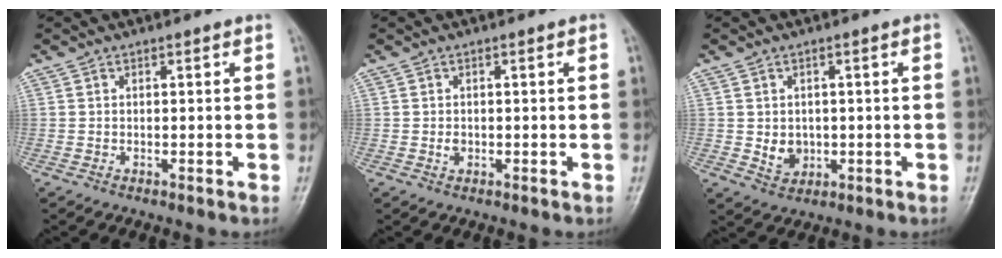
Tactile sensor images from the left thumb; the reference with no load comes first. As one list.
[{"total": 1.1, "force": [-0.3, 0.9, 0.5], "torque": [-0.005, 0.004, -0.003]}, {"total": 3.7, "force": [-0.3, 3.2, 1.9], "torque": [-0.015, -0.002, 0.005]}]